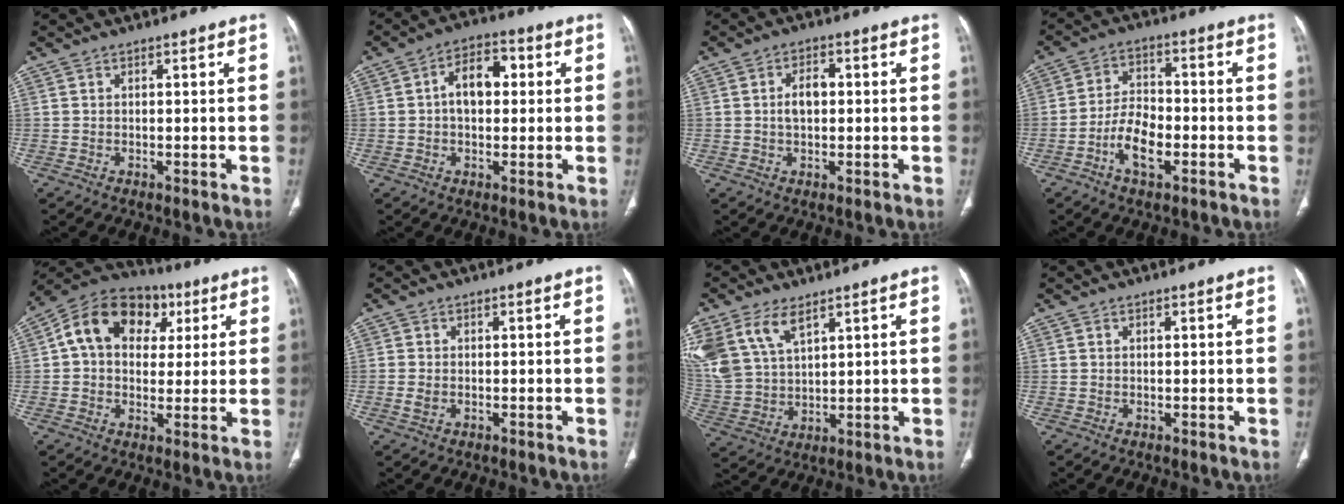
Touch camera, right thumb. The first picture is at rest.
{"total": 8.2, "force": [0.9, 5.2, 6.2], "torque": [-0.085, 0.023, 0.010]}
{"total": 4.4, "force": [0.3, 2.6, 3.4], "torque": [-0.059, 0.008, 0.005]}
{"total": 8.1, "force": [-3.4, 4.2, 6.0], "torque": [-0.102, 0.023, -0.066]}
{"total": 16.1, "force": [4.6, 11.9, 9.8], "torque": [-0.136, 0.024, 0.064]}
{"total": 1.6, "force": [-0.5, 1.1, 1.1], "torque": [-0.029, 0.003, -0.008]}
{"total": 13.5, "force": [7.4, 7.4, 8.5], "torque": [-0.187, -0.010, 0.162]}
{"total": 0.0}